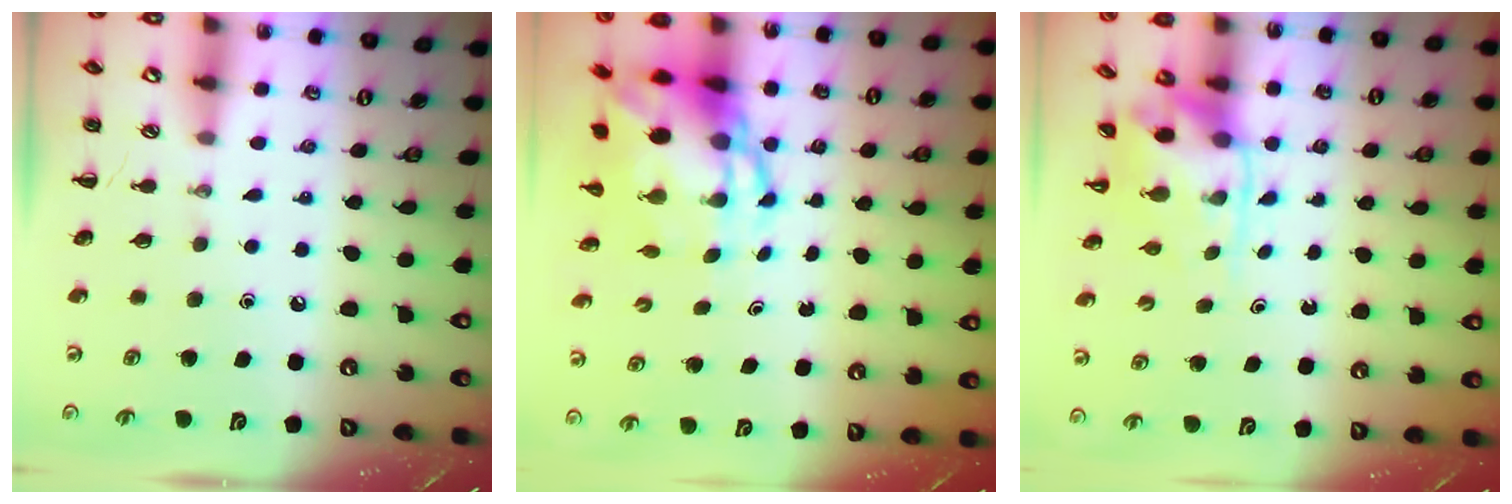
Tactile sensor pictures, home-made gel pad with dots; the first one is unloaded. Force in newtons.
{"total": 7.8, "press": 7.6, "slide": 1.8}
{"total": 4.0, "press": 3.9, "slide": 0.8}